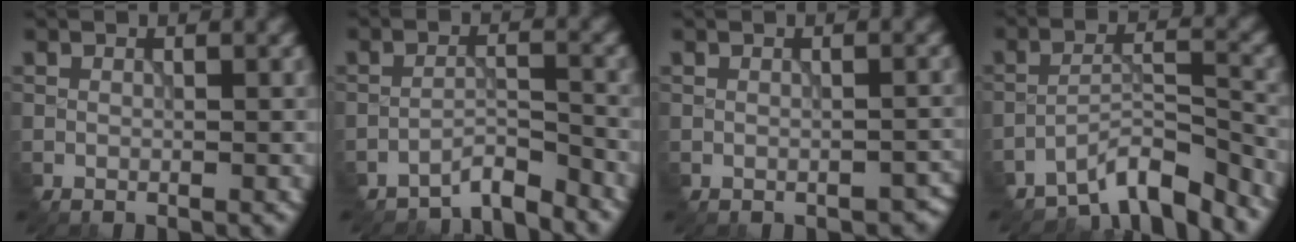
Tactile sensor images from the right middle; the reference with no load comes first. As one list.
[{"total": 3.3, "force": [-3.3, 0.1, 0.3], "torque": [-0.004, 0.008, -0.061]}, {"total": 1.6, "force": [-1.4, 0.6, 0.6], "torque": [-0.012, -0.003, -0.009]}, {"total": 6.0, "force": [-5.4, 1.1, 2.2], "torque": [-0.033, 0.006, -0.094]}]